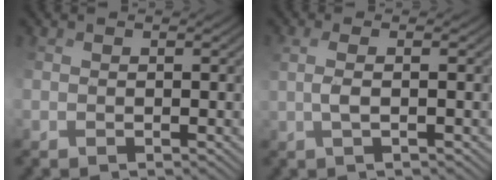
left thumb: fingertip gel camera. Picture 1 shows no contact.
{"total": 1.7, "force": [0.9, -1.0, 1.0], "torque": [-0.009, 0.015, 0.015]}